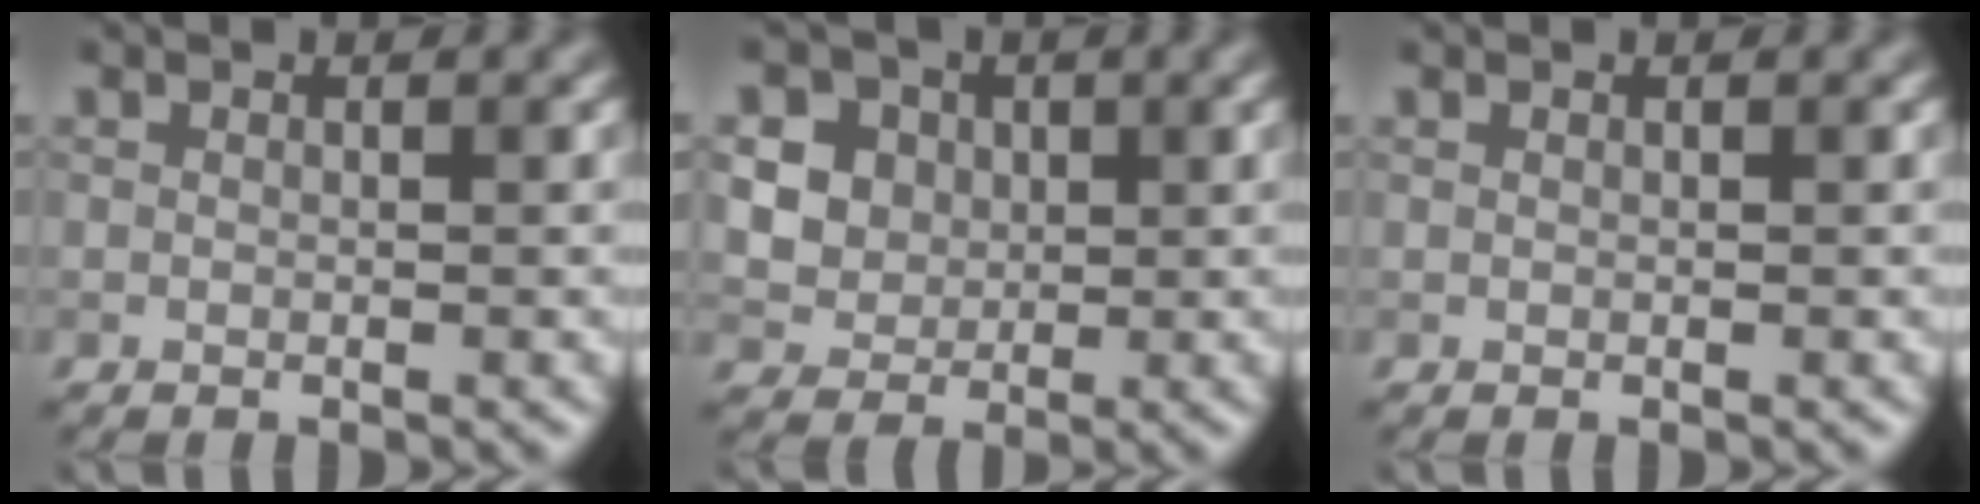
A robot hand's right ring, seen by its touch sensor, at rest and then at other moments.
{"total": 7.7, "force": [2.8, 6.4, 3.3], "torque": [-0.061, 0.022, 0.038]}
{"total": 0.0}